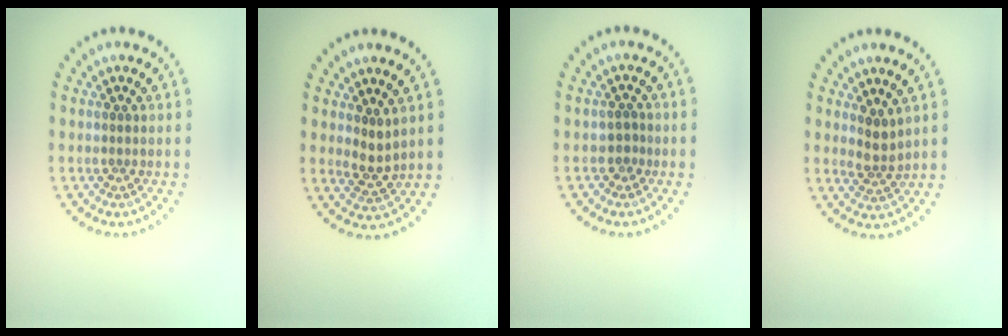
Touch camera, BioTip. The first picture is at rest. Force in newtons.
{"total": 1.9, "press": 1.6, "slide": 1.0}
{"total": 0.7, "press": 0.4, "slide": 0.5}
{"total": 2.0, "press": 1.5, "slide": 1.4}